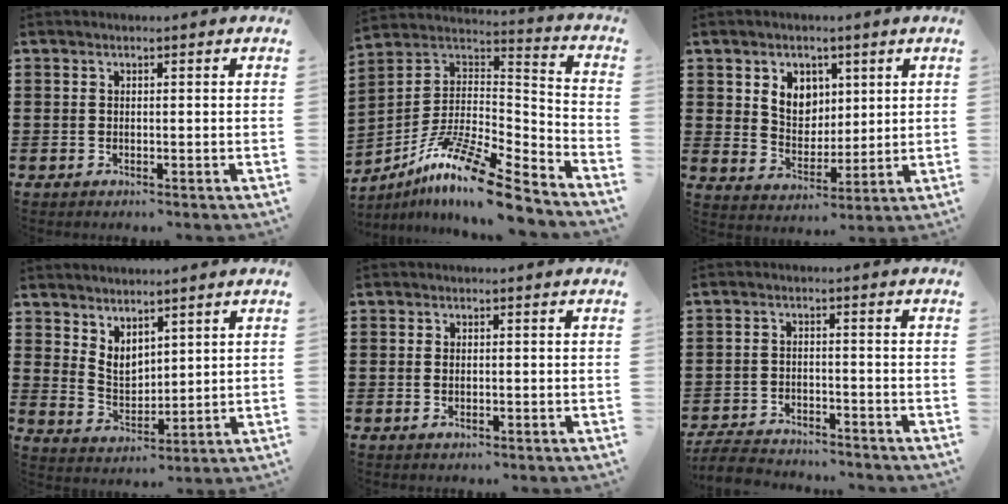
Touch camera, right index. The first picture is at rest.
{"total": 12.9, "force": [-9.8, 1.8, 8.2], "torque": [-0.155, 0.018, -0.191]}
{"total": 5.8, "force": [2.6, 4.8, 2.0], "torque": [-0.056, 0.011, 0.047]}
{"total": 4.3, "force": [3.4, 2.1, 1.4], "torque": [-0.040, -0.005, 0.065]}
{"total": 1.4, "force": [-0.2, 0.7, 1.2], "torque": [-0.024, 0.003, -0.004]}
{"total": 4.4, "force": [-4.4, 0.7, 0.5], "torque": [-0.021, 0.004, -0.093]}